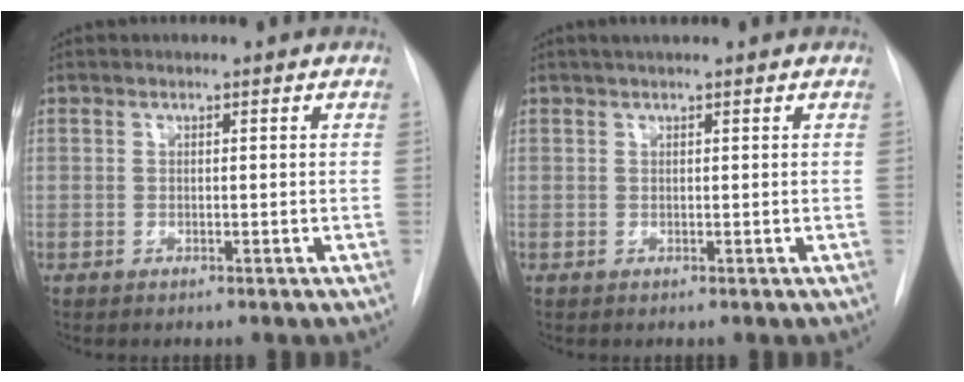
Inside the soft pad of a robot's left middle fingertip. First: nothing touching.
{"total": 1.9, "force": [1.5, 0.2, 1.1], "torque": [-0.019, 0.014, 0.024]}